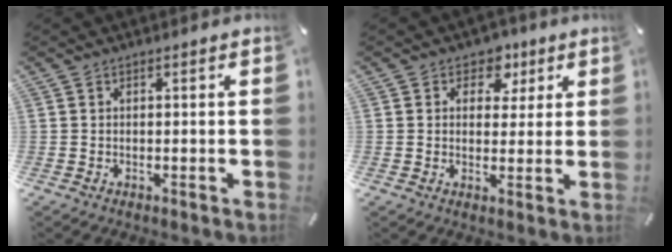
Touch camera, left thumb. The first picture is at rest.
{"total": 6.0, "force": [2.5, 4.9, 2.4], "torque": [-0.015, -0.009, 0.036]}